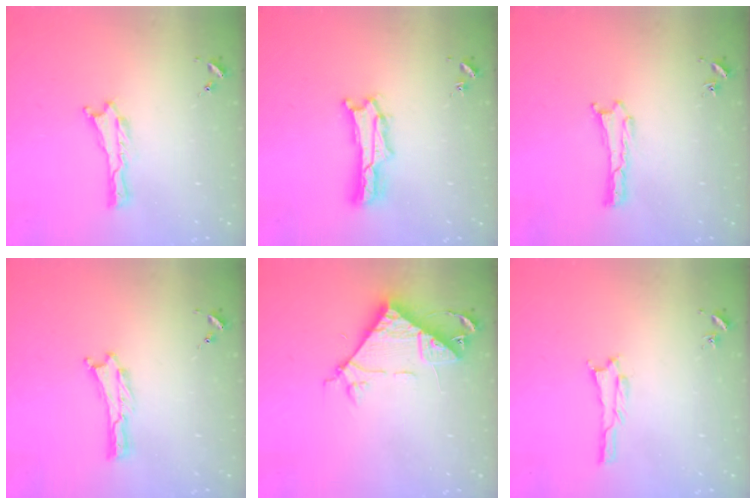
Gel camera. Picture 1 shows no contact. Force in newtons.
{"total": 2.7, "press": 2.7, "slide": 0.4}
{"total": 0.0}
{"total": 0.0}
{"total": 8.1, "press": 8.0, "slide": 0.7}
{"total": 1.1, "press": 1.1, "slide": 0.1}